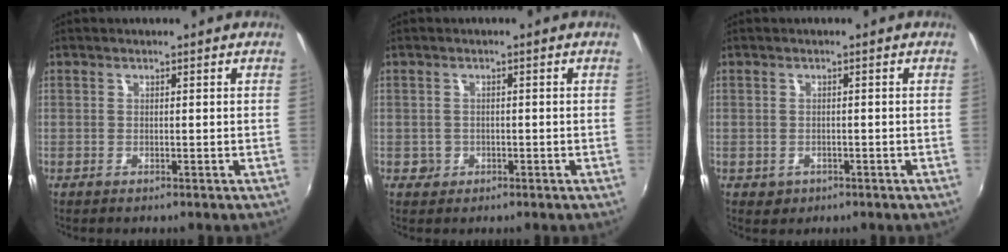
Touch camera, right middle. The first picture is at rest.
{"total": 1.9, "force": [-0.5, 1.8, 0.2], "torque": [-0.004, -0.001, -0.005]}
{"total": 2.2, "force": [-0.7, 1.9, 0.7], "torque": [-0.017, -0.004, -0.006]}